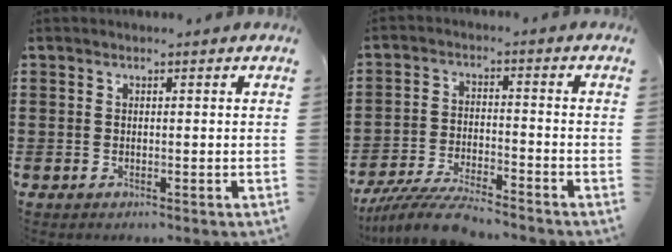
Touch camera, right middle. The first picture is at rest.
{"total": 7.2, "force": [-6.7, 0.3, 2.6], "torque": [-0.054, -0.004, -0.130]}